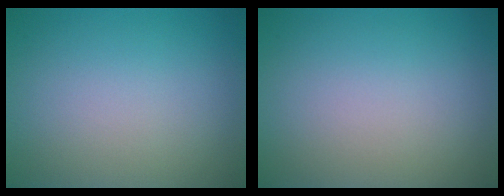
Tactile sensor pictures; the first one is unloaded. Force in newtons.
{"total": 0.0}